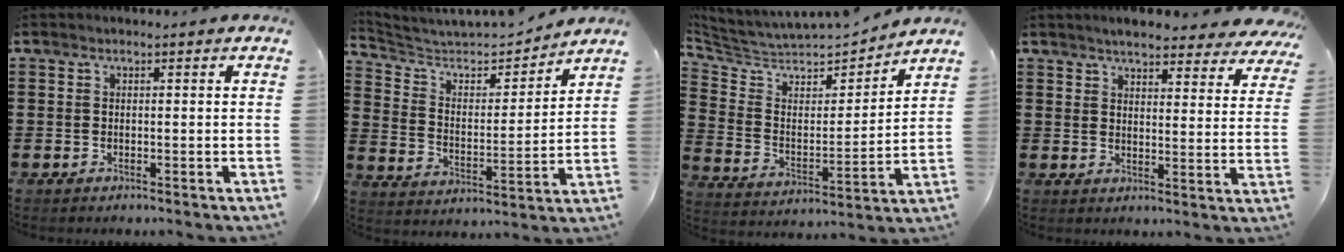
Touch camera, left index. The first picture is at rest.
{"total": 5.1, "force": [4.7, 1.0, 1.7], "torque": [-0.059, -0.038, 0.073]}
{"total": 4.5, "force": [4.2, 1.5, 0.7], "torque": [-0.046, -0.042, 0.065]}
{"total": 4.6, "force": [4.4, 0.3, 1.3], "torque": [-0.035, -0.020, 0.075]}